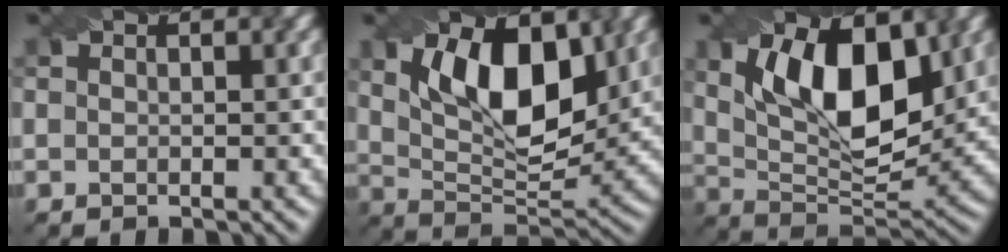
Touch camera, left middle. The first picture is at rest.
{"total": 9.6, "force": [3.3, 4.8, 7.7], "torque": [-0.128, -0.002, 0.055]}
{"total": 10.3, "force": [3.4, 5.0, 8.4], "torque": [-0.138, -0.001, 0.055]}